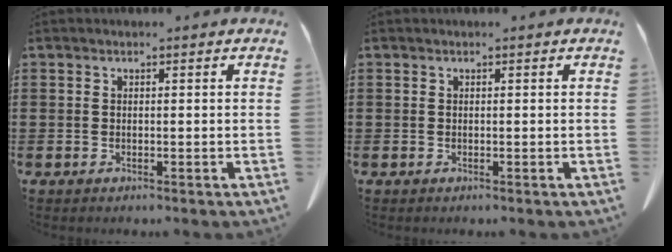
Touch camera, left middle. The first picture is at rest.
{"total": 0.0}